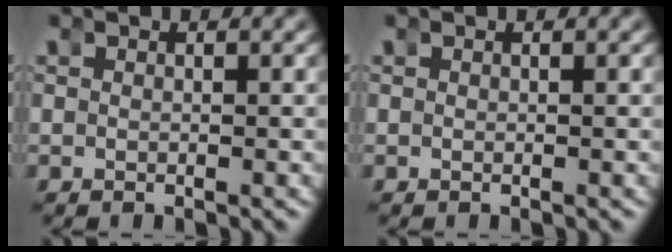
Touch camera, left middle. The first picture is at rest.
{"total": 0.0}